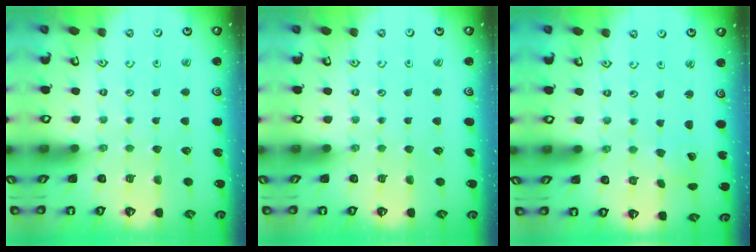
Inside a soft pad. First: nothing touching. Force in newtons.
{"total": 0.0}
{"total": 2.6, "press": 2.6, "slide": 0.3}